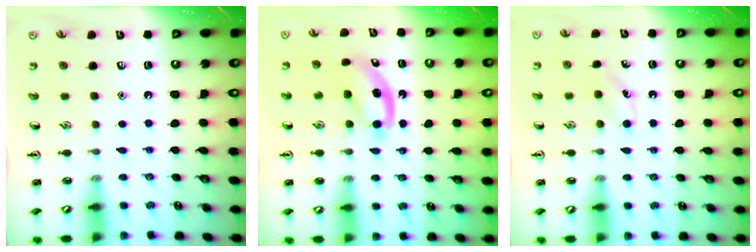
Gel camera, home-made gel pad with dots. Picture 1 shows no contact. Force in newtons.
{"total": 4.1, "press": 4.1, "slide": 0.7}
{"total": 3.4, "press": 3.2, "slide": 1.1}